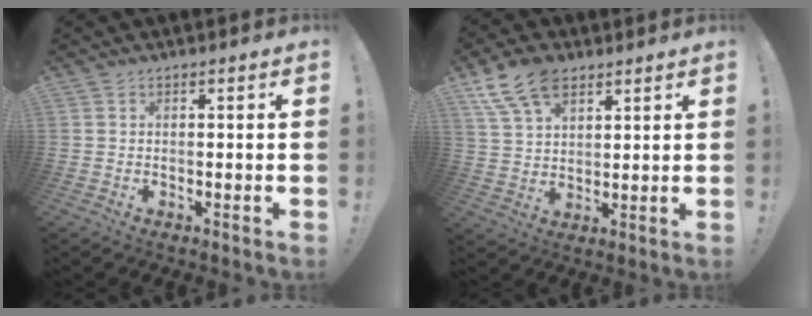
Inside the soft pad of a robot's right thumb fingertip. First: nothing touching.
{"total": 12.9, "force": [7.7, 7.7, 6.8], "torque": [-0.119, -0.029, 0.149]}